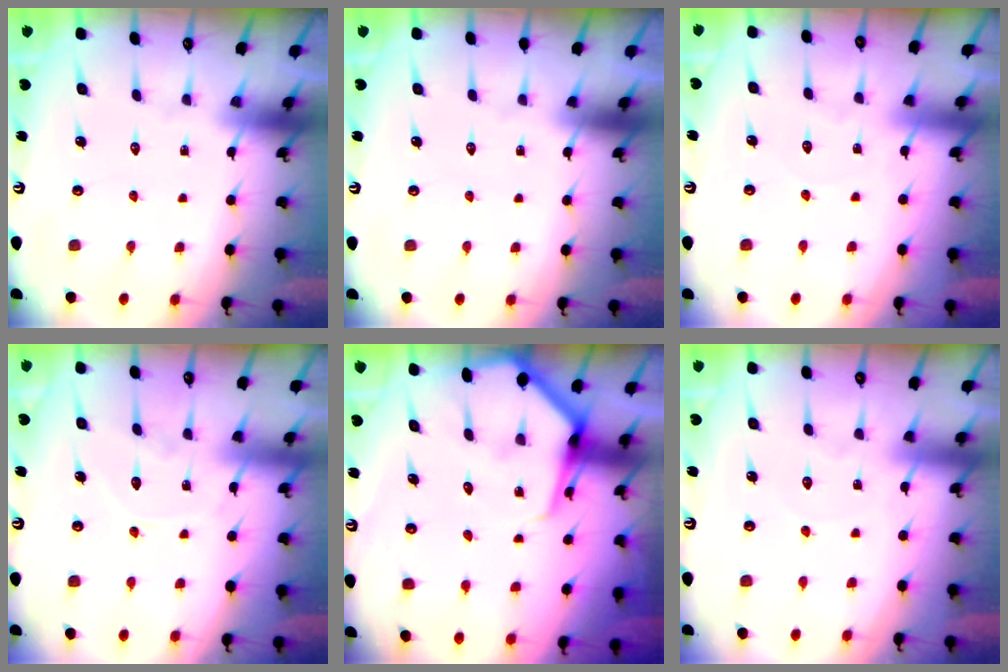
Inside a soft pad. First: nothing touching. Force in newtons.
{"total": 0.0}
{"total": 2.8, "press": 2.8, "slide": 0.3}
{"total": 6.8, "press": 6.8, "slide": 0.7}
{"total": 5.7, "press": 5.6, "slide": 0.6}
{"total": 3.5, "press": 3.5, "slide": 0.5}